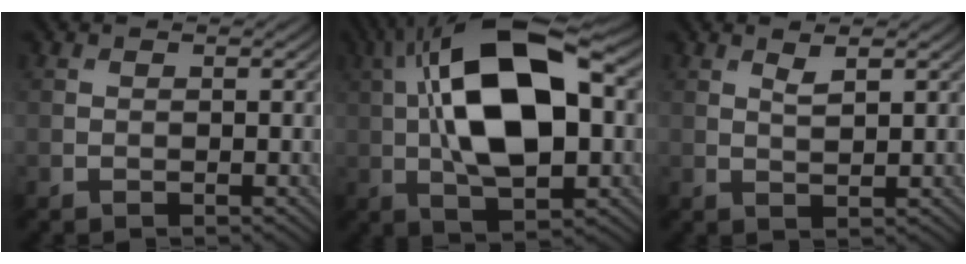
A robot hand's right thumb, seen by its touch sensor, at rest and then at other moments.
{"total": 16.5, "force": [1.9, 7.8, 14.5], "torque": [-0.255, 0.029, 0.015]}
{"total": 1.9, "force": [1.2, 0.4, 1.4], "torque": [-0.030, -0.003, 0.025]}